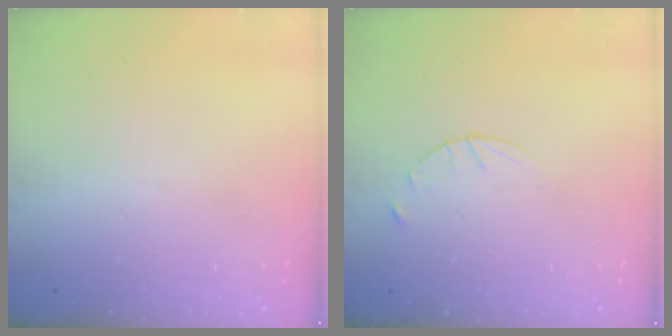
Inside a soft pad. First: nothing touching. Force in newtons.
{"total": 3.6, "press": 3.5, "slide": 0.4}